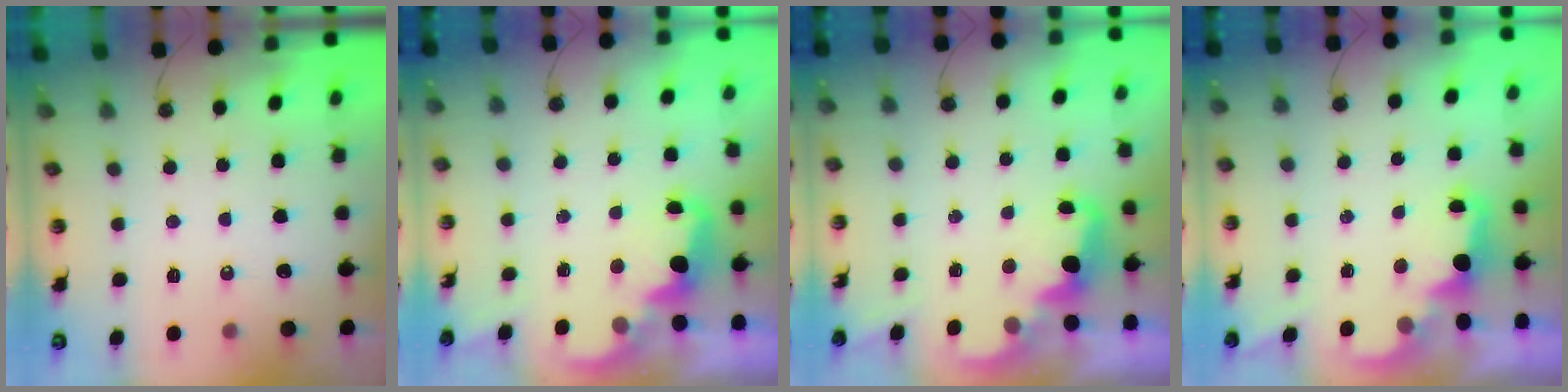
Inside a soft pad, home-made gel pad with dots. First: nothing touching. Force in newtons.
{"total": 2.7, "press": 2.6, "slide": 0.7}
{"total": 2.7, "press": 2.6, "slide": 0.7}
{"total": 2.3, "press": 2.2, "slide": 0.8}